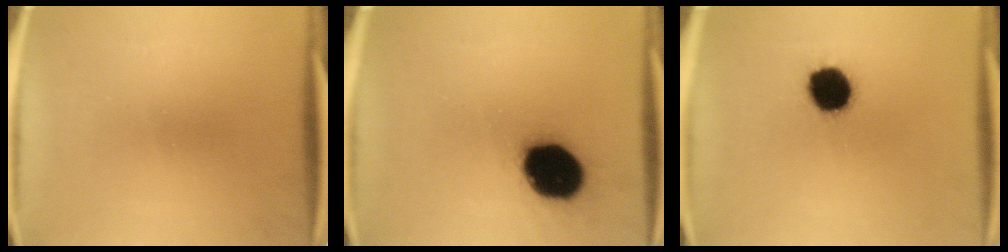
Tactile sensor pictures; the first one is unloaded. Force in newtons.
{"total": 19.4}
{"total": 11.7}